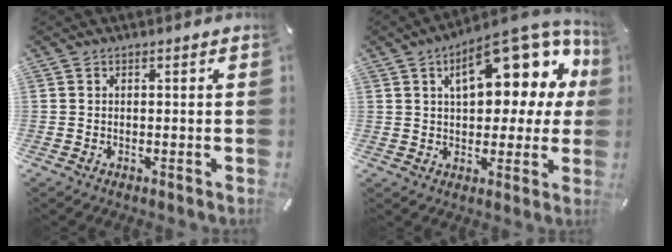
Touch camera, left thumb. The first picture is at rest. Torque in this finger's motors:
{"motor_torque": [2.48, 2.53, 1.49, -1.28, 0.49]}